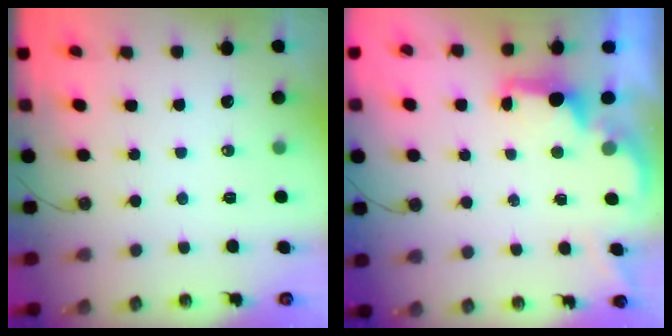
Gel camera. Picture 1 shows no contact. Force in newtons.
{"total": 2.0, "press": 1.8, "slide": 0.8}